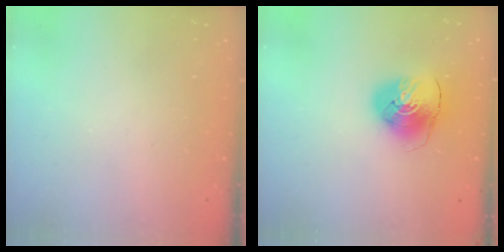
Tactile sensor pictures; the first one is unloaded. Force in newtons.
{"total": 9.4, "press": 9.2, "slide": 1.5}